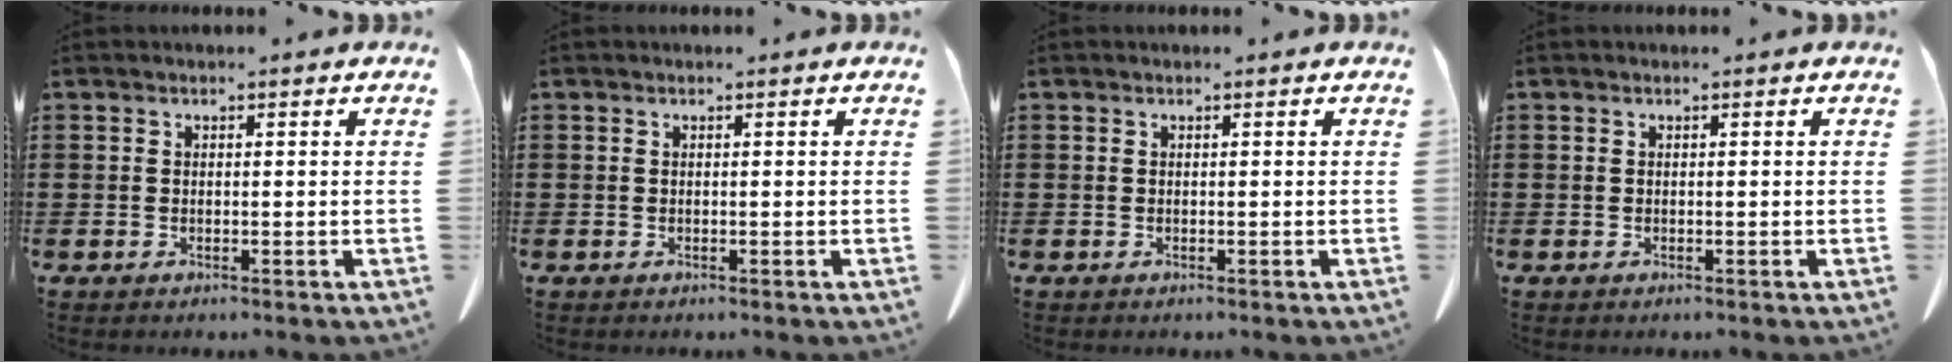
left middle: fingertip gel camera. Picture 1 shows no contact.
{"total": 0.0}
{"total": 0.0}
{"total": 0.0}